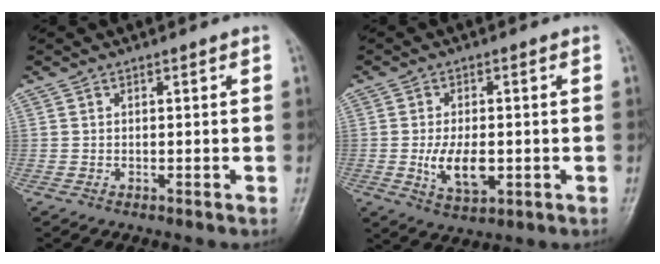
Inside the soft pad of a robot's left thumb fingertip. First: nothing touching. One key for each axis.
{"total": 7.5, "fx": -1.2, "fy": 3.9, "fz": 6.2, "tx": -0.109, "ty": -0.007, "tz": -0.014}